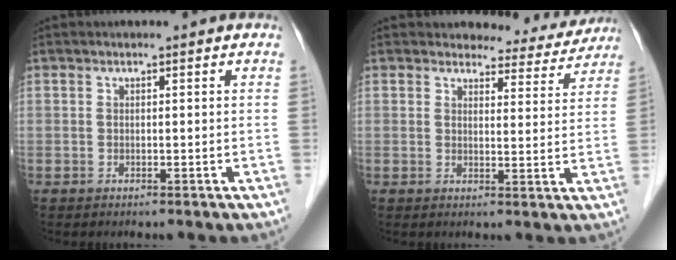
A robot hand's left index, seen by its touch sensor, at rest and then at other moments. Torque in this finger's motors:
{"motor_torque": [0.47, -0.46, 0.04, -0.03]}